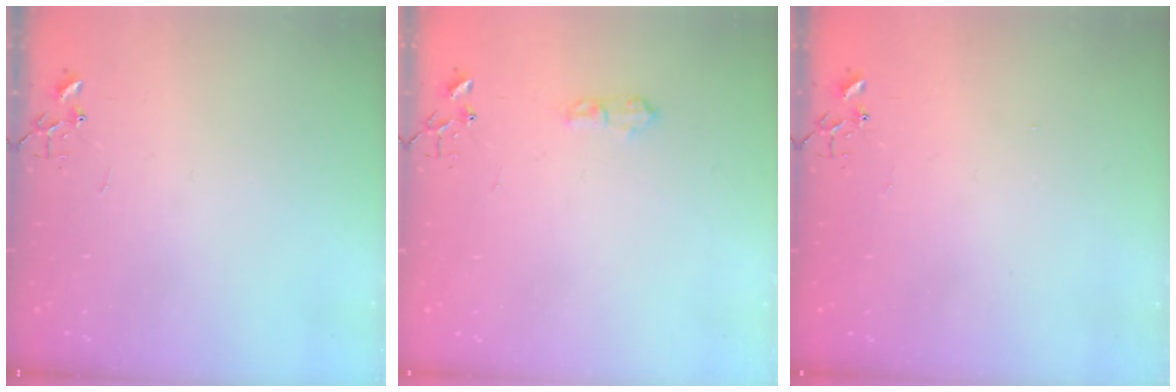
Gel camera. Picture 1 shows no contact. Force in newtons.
{"total": 7.1, "press": 7.0, "slide": 0.9}
{"total": 1.3, "press": 1.2, "slide": 0.1}